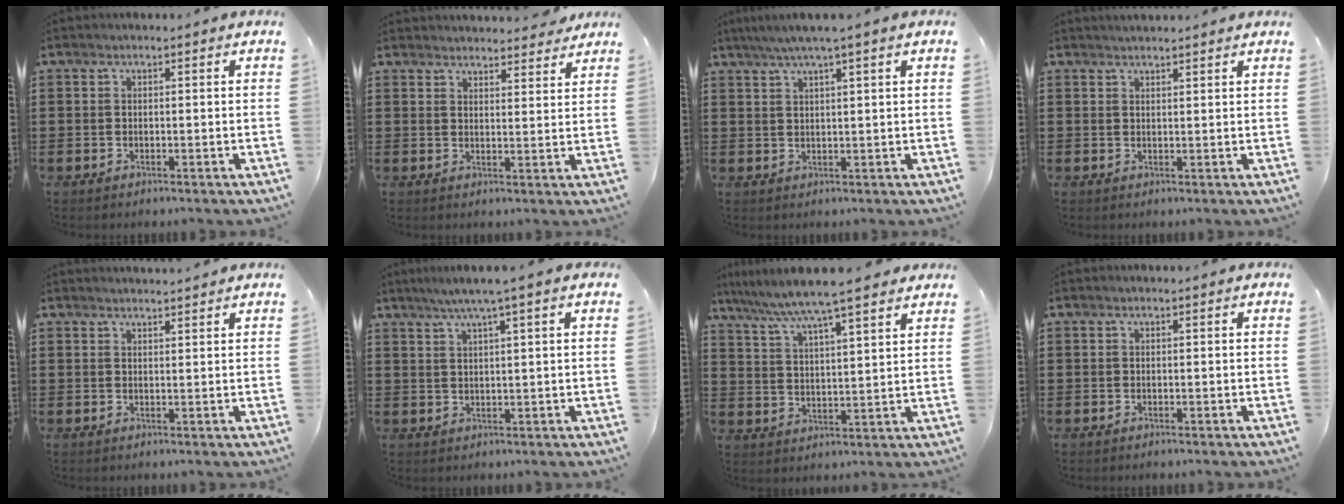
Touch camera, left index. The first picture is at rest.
{"total": 3.6, "force": [3.6, 0.4, 0.2], "torque": [-0.006, -0.016, 0.067]}
{"total": 3.4, "force": [2.1, -0.4, 2.7], "torque": [-0.054, 0.001, 0.036]}
{"total": 1.0, "force": [0.9, 0.0, 0.2], "torque": [-0.005, -0.001, 0.019]}
{"total": 1.5, "force": [1.5, 0.0, 0.1], "torque": [-0.005, 0.001, 0.031]}
{"total": 3.4, "force": [1.9, -0.3, 2.8], "torque": [-0.058, 0.001, 0.033]}
{"total": 6.8, "force": [5.9, -0.3, 3.4], "torque": [-0.088, -0.029, 0.098]}
{"total": 0.0}